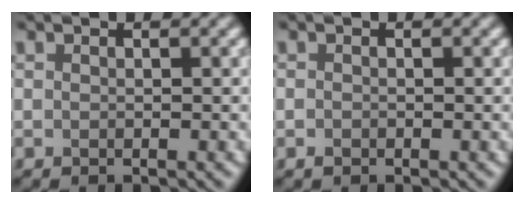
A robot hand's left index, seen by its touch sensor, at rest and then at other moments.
{"total": 0.6, "force": [-0.3, 0.4, 0.3], "torque": [-0.005, 0.000, -0.008]}